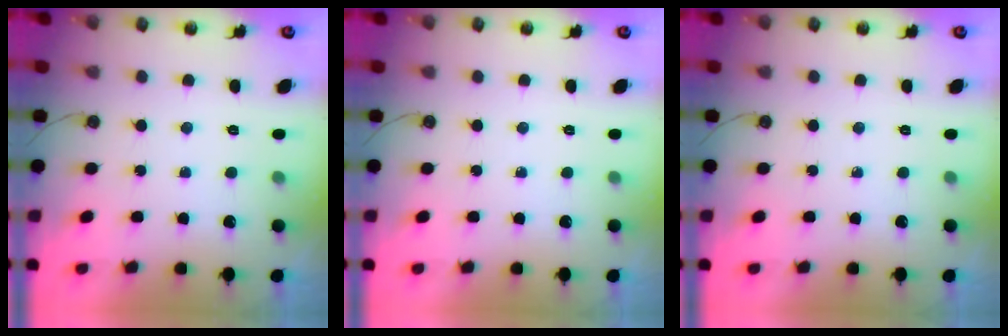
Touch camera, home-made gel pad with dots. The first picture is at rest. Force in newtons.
{"total": 0.0}
{"total": 0.0}